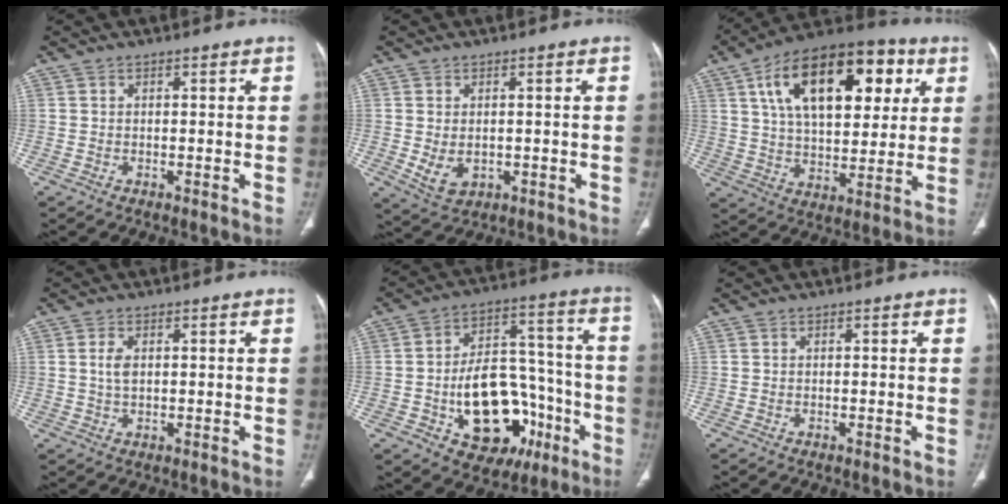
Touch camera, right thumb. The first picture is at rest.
{"total": 4.6, "force": [-0.4, 3.2, 3.2], "torque": [-0.051, -0.005, 0.011]}
{"total": 25.0, "force": [8.9, 13.3, 19.2], "torque": [-0.278, 0.003, 0.139]}
{"total": 3.0, "force": [0.6, 1.7, 2.4], "torque": [-0.051, -0.001, 0.013]}
{"total": 21.7, "force": [-7.3, 13.7, 15.2], "torque": [-0.188, 0.055, -0.090]}
{"total": 0.0}